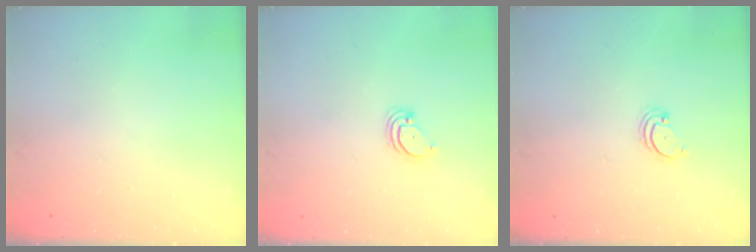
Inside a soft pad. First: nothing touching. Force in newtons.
{"total": 2.0, "press": 2.0, "slide": 0.1}
{"total": 2.2, "press": 2.2, "slide": 0.2}